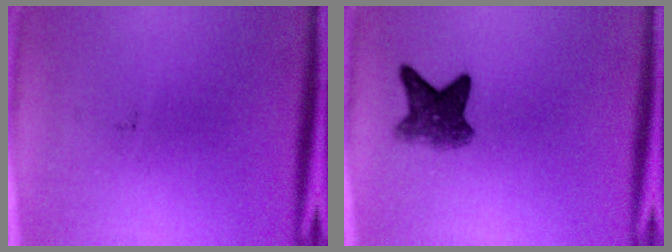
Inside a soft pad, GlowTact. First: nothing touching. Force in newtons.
{"total": 5.2}